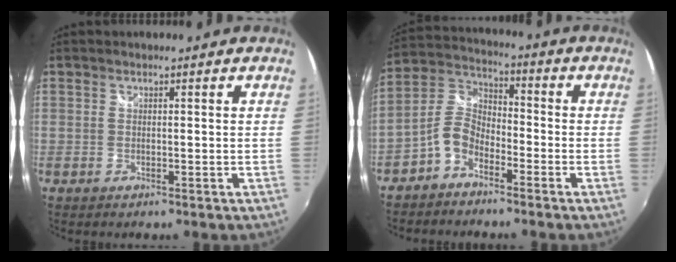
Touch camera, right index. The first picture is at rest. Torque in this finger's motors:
{"motor_torque": [0.04, -0.01, -0.19, -0.13]}